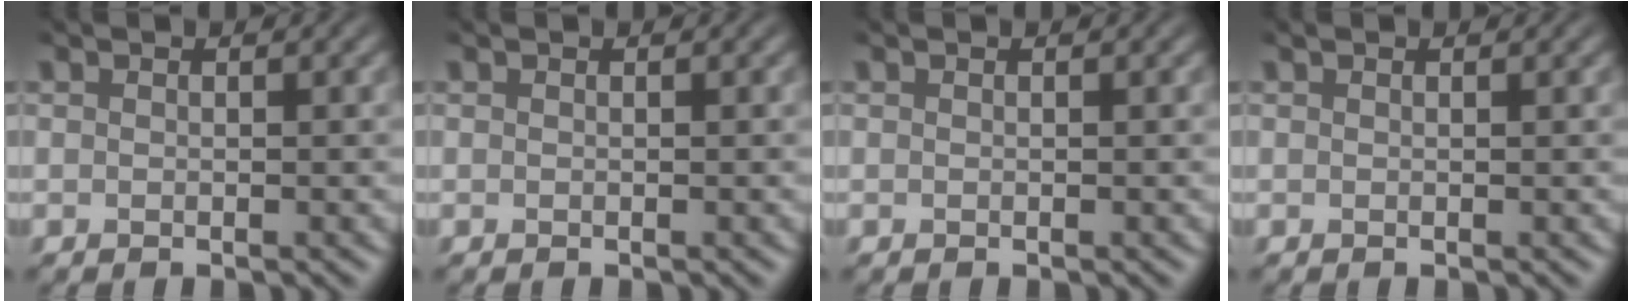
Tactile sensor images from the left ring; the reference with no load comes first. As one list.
[{"total": 0.0}, {"total": 0.0}, {"total": 0.6, "force": [0.6, 0.1, 0.1], "torque": [-0.001, 0.001, 0.010]}]